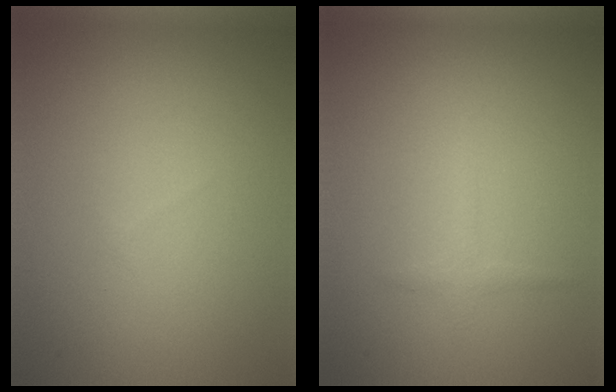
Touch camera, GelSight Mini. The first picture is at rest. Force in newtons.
{"total": 1.0, "press": 1.0, "slide": 0.1}